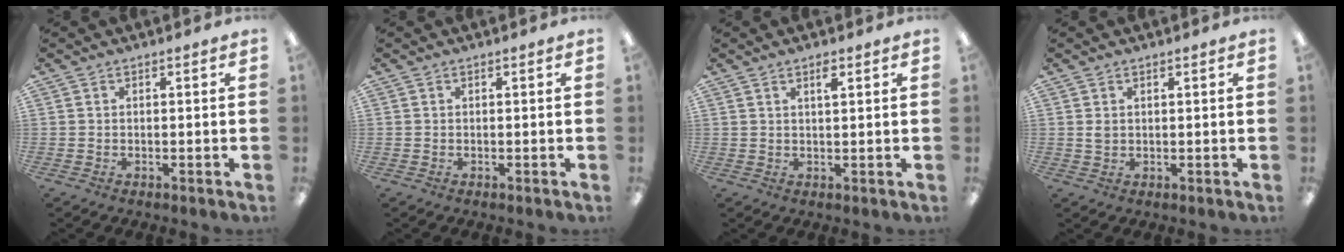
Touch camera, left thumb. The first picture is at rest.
{"total": 0.0}
{"total": 2.4, "force": [1.6, 0.6, 1.7], "torque": [-0.030, -0.001, 0.026]}
{"total": 1.6, "force": [0.7, 1.2, 0.8], "torque": [-0.017, 0.003, 0.012]}